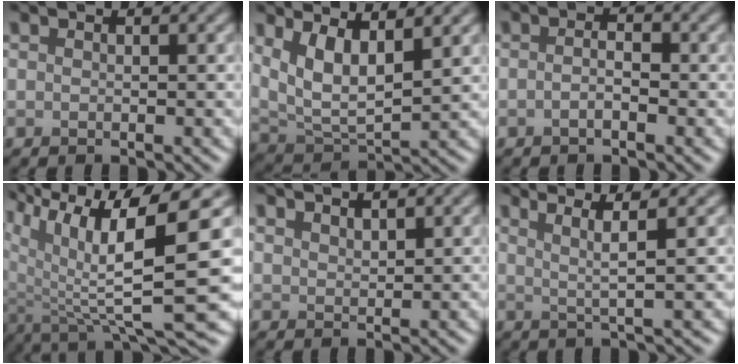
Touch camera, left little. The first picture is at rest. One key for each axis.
{"total": 5.6, "fx": 2.6, "fy": 2.2, "fz": 4.4, "tx": -0.096, "ty": -0.011, "tz": 0.055}
{"total": 1.4, "fx": -0.5, "fy": 0.4, "fz": 1.2, "tx": -0.025, "ty": 0.000, "tz": -0.013}
{"total": 10.8, "fx": 3.4, "fy": 4.2, "fz": 9.4, "tx": -0.198, "ty": -0.013, "tz": 0.074}
{"total": 1.6, "fx": 1.4, "fy": 0.4, "fz": 0.6, "tx": -0.013, "ty": -0.001, "tz": 0.028}
{"total": 3.5, "fx": 1.9, "fy": 0.4, "fz": 2.9, "tx": -0.054, "ty": 0.003, "tz": 0.031}